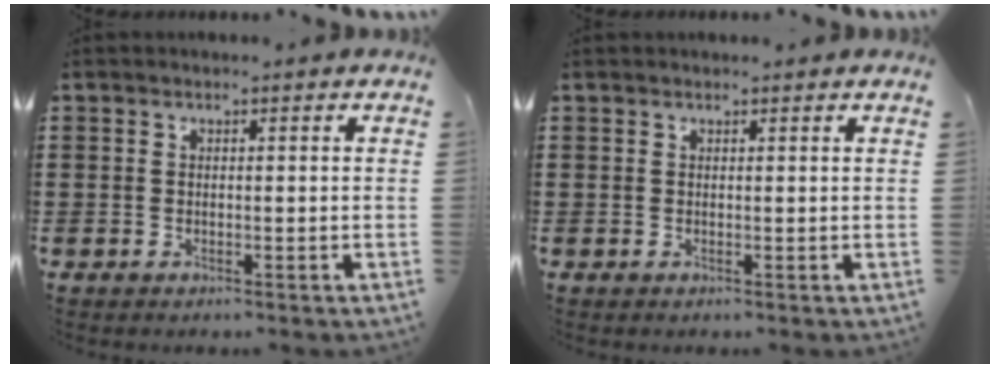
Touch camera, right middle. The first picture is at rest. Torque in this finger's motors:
{"motor_torque": [1.06, -0.50, 0.27, 0.05]}